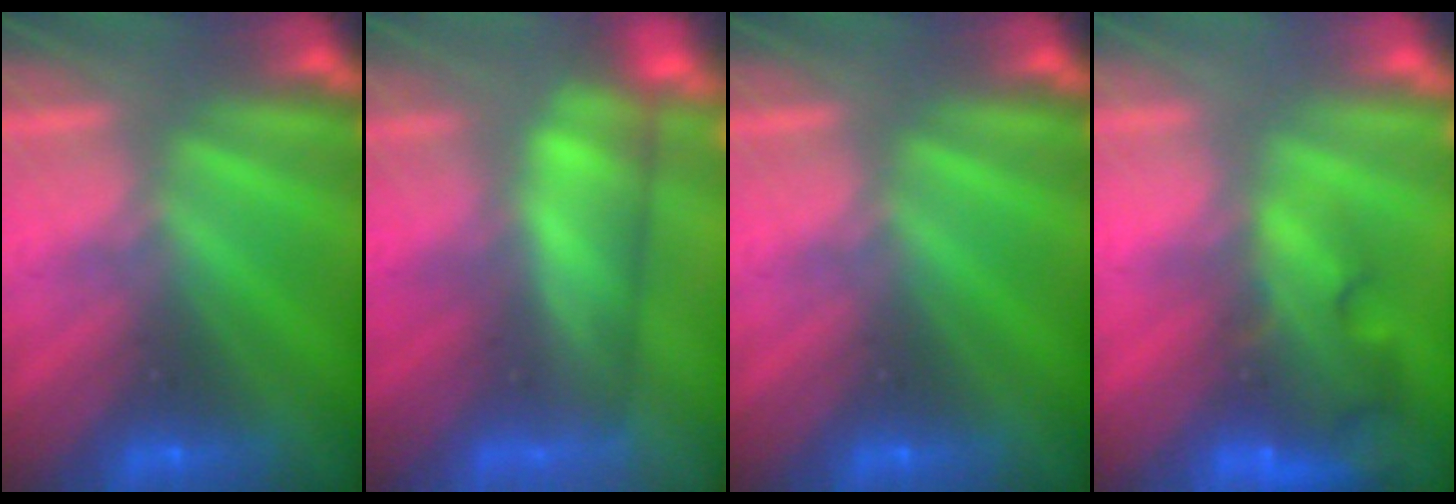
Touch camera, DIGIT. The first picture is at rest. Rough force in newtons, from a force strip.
{"total": 4.6}
{"total": 0.0}
{"total": 7.4}